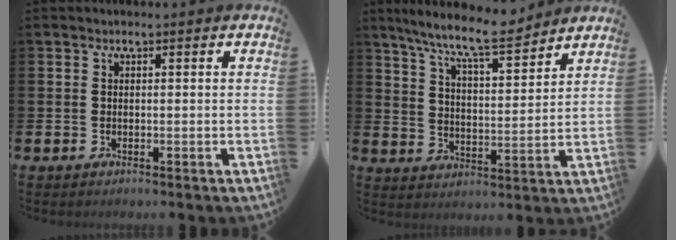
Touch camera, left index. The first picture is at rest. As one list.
[{"total": 9.6, "force": [8.6, 1.0, 4.0], "torque": [-0.100, -0.047, 0.153]}]